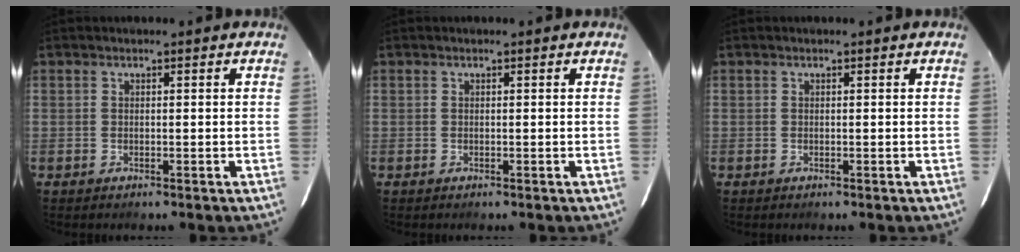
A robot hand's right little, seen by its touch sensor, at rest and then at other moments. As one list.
[{"total": 0.0}, {"total": 0.0}]